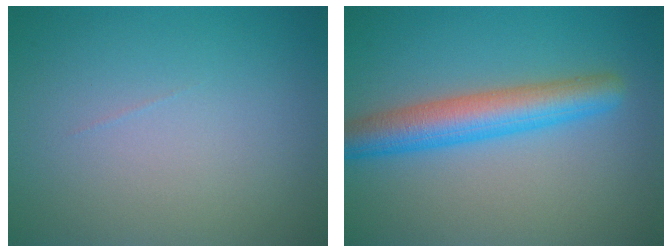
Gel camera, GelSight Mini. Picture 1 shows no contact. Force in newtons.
{"total": 5.3, "press": 5.3, "slide": 0.1}